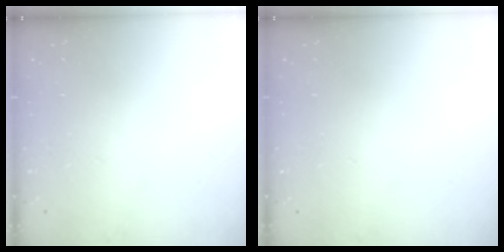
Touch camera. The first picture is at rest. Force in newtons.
{"total": 0.0}